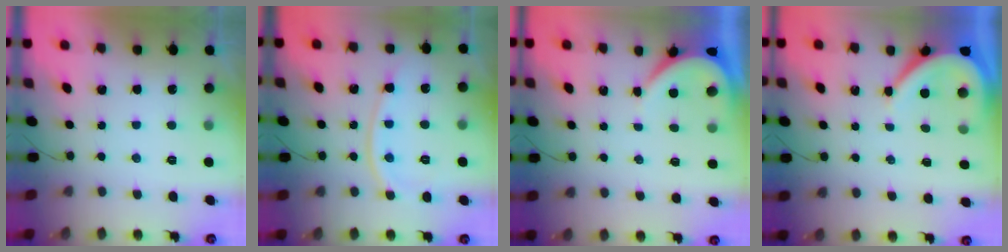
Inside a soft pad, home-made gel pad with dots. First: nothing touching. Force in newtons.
{"total": 10.0, "press": 10.0, "slide": 1.1}
{"total": 3.5, "press": 3.4, "slide": 0.5}
{"total": 6.7, "press": 6.7, "slide": 0.7}